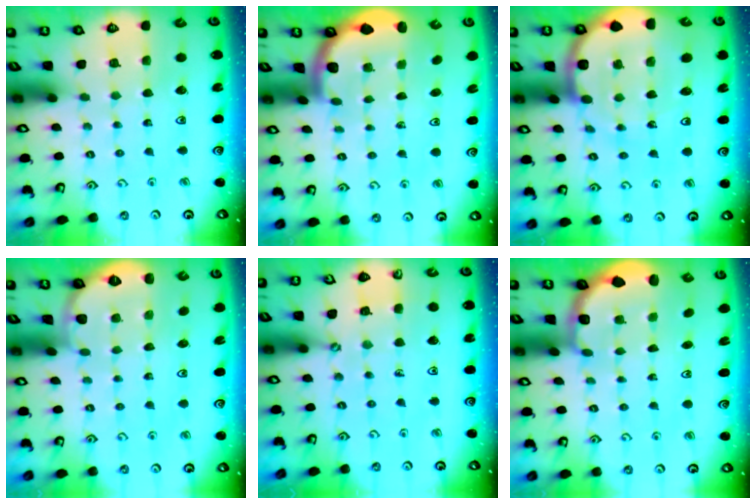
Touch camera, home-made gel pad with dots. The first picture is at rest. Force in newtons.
{"total": 1.8, "press": 1.8, "slide": 0.1}
{"total": 10.6, "press": 10.5, "slide": 1.4}
{"total": 0.0}
{"total": 3.6, "press": 3.6, "slide": 0.5}
{"total": 3.0, "press": 2.2, "slide": 2.0}